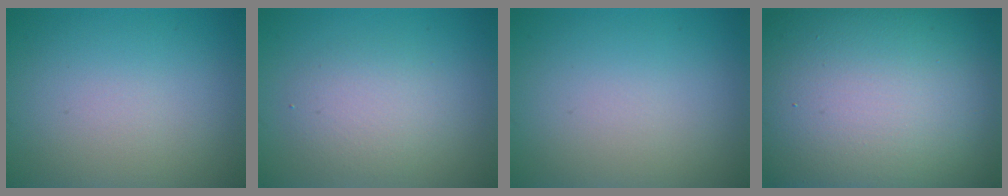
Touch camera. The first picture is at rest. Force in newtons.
{"total": 2.6, "press": 2.6, "slide": 0.1}
{"total": 0.0}
{"total": 22.9, "press": 22.9, "slide": 1.3}